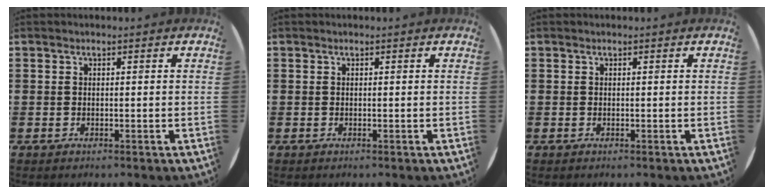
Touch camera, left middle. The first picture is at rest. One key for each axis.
{"total": 0.0}
{"total": 0.0}